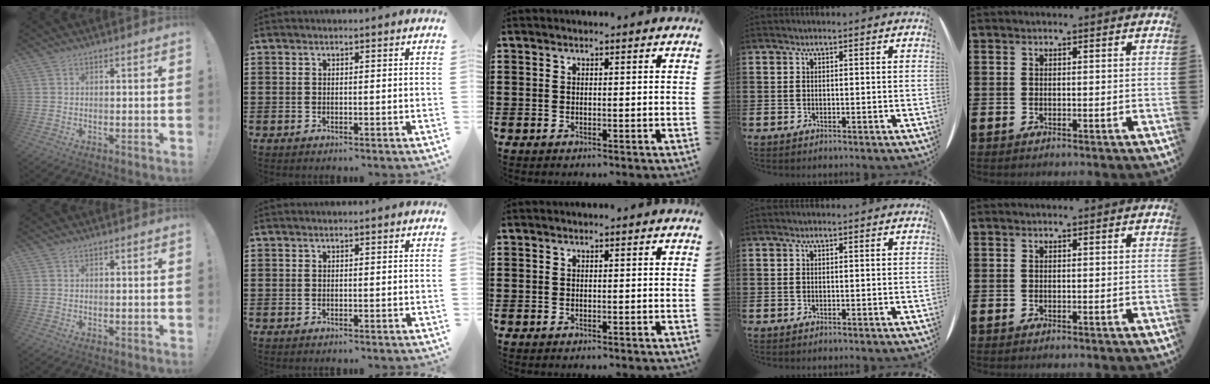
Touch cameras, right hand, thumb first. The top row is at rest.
{}